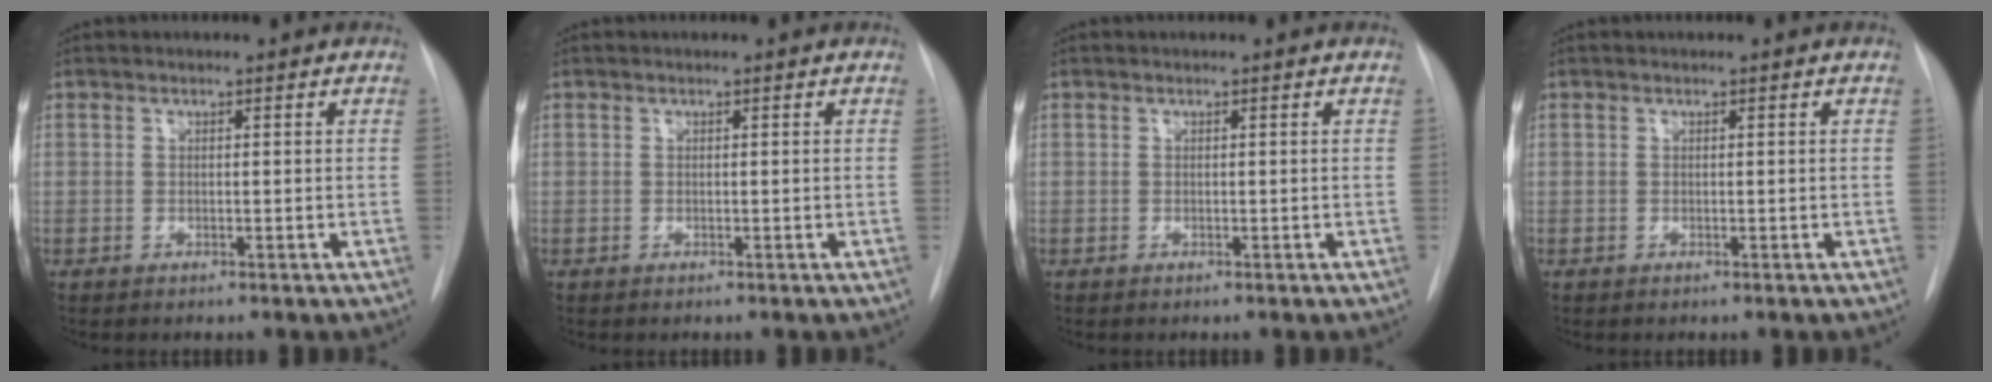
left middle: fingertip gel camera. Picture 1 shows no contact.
{"total": 0.0}
{"total": 0.0}
{"total": 0.0}